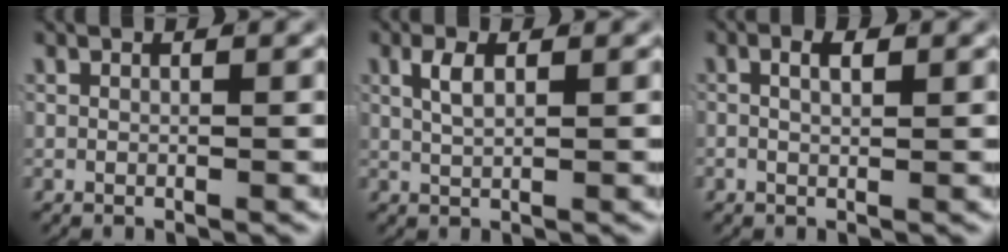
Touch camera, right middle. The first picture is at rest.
{"total": 1.9, "force": [0.8, 0.4, 1.7], "torque": [-0.032, -0.001, 0.019]}
{"total": 1.8, "force": [0.0, 0.6, 1.7], "torque": [-0.024, 0.000, -0.002]}